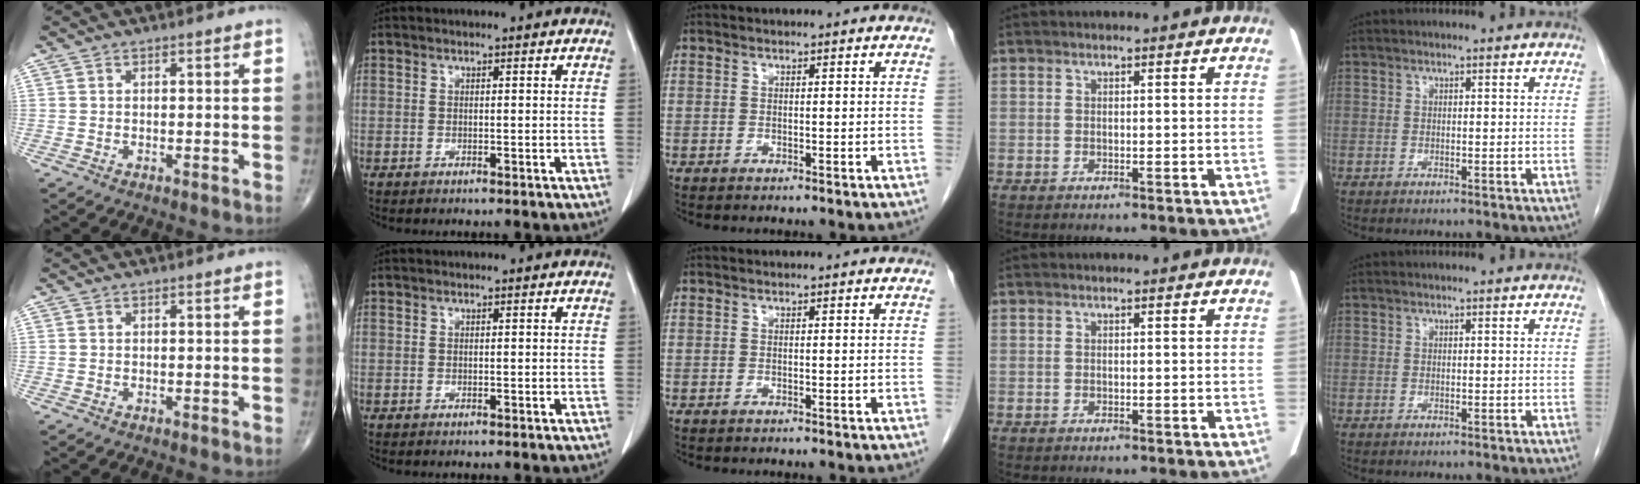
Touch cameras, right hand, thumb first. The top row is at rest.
{}